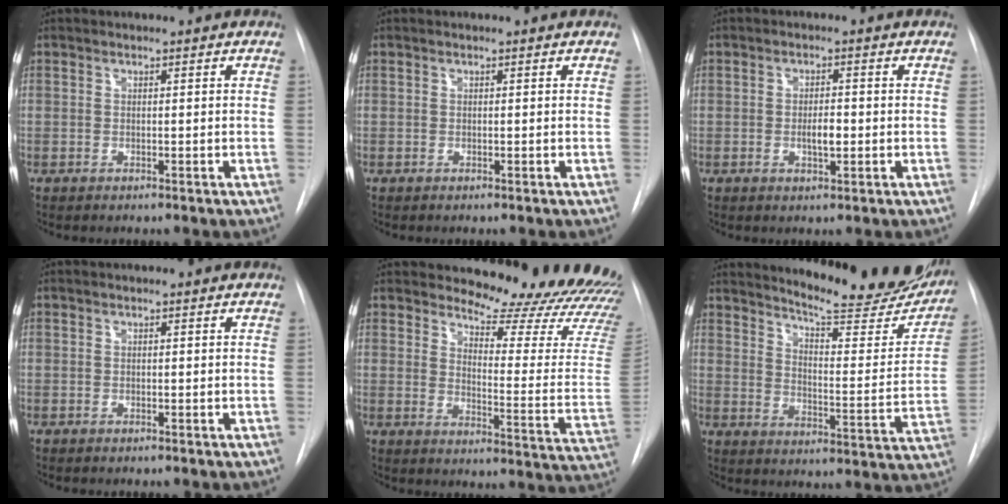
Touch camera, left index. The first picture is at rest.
{"total": 0.0}
{"total": 2.9, "force": [-1.3, 0.8, 2.5], "torque": [-0.043, -0.005, -0.018]}
{"total": 0.9, "force": [-0.9, -0.1, -0.1], "torque": [0.005, -0.006, -0.014]}
{"total": 20.7, "force": [19.6, 3.5, 5.9], "torque": [-0.069, -0.143, 0.215]}
{"total": 22.5, "force": [19.9, 3.7, 9.8], "torque": [-0.134, -0.079, 0.244]}